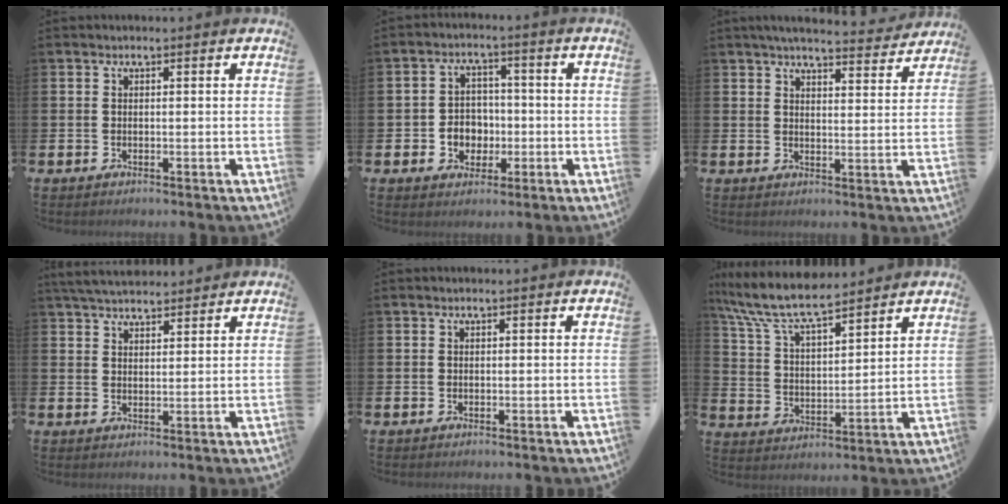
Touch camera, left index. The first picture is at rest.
{"total": 4.2, "force": [-1.3, 3.9, 1.1], "torque": [-0.022, 0.004, -0.031]}
{"total": 5.1, "force": [5.0, 0.4, 1.3], "torque": [-0.027, -0.032, 0.085]}
{"total": 3.8, "force": [3.7, 0.9, 0.7], "torque": [-0.028, -0.013, 0.069]}
{"total": 0.0}
{"total": 8.5, "force": [7.6, 1.5, 3.5], "torque": [-0.100, -0.039, 0.135]}